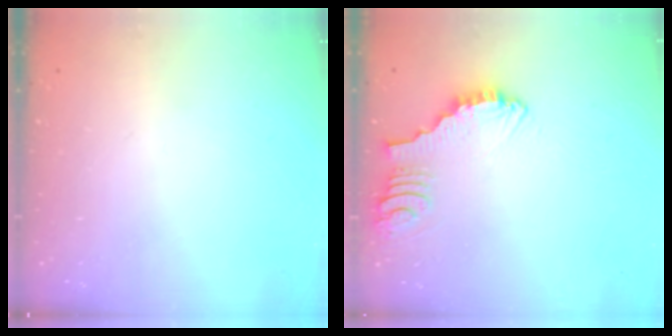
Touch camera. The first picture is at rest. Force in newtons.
{"total": 2.8, "press": 2.8, "slide": 0.1}